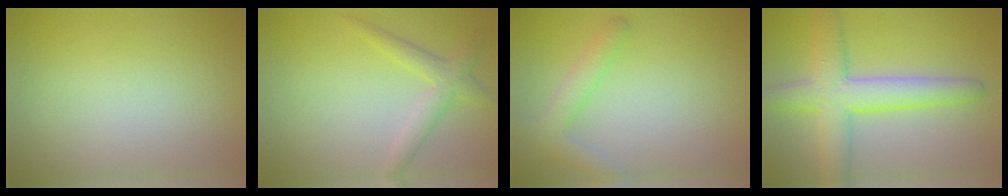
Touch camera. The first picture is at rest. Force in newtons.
{"total": 2.4, "press": 2.4, "slide": 0.2}
{"total": 2.6, "press": 2.6, "slide": 0.2}
{"total": 6.4, "press": 6.4, "slide": 0.2}